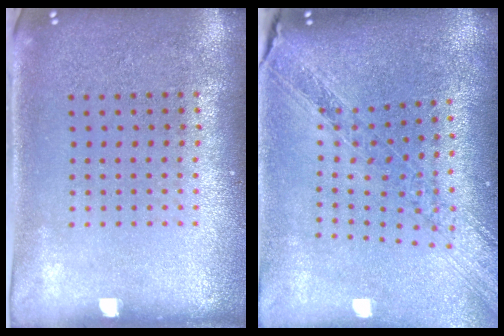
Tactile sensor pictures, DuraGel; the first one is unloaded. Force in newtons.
{"total": 1.4, "press": 1.3, "slide": 0.5}